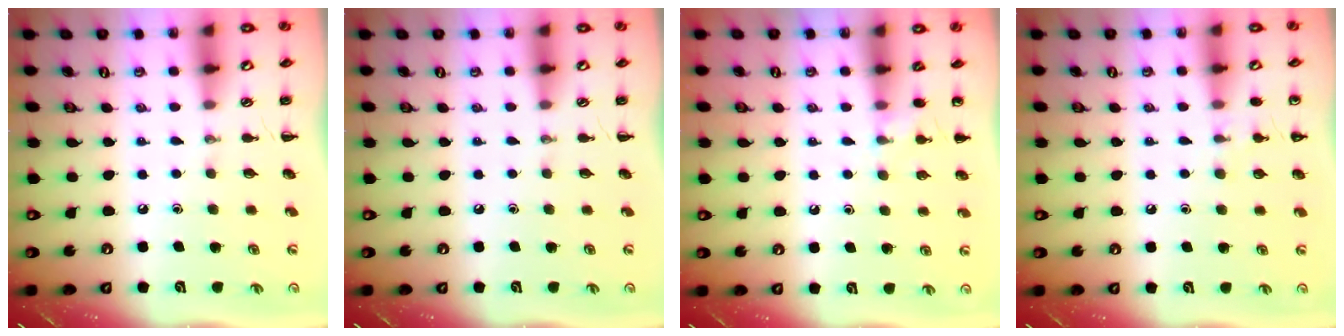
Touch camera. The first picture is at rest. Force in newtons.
{"total": 0.0}
{"total": 5.9, "press": 5.6, "slide": 2.0}
{"total": 6.8, "press": 6.4, "slide": 2.1}